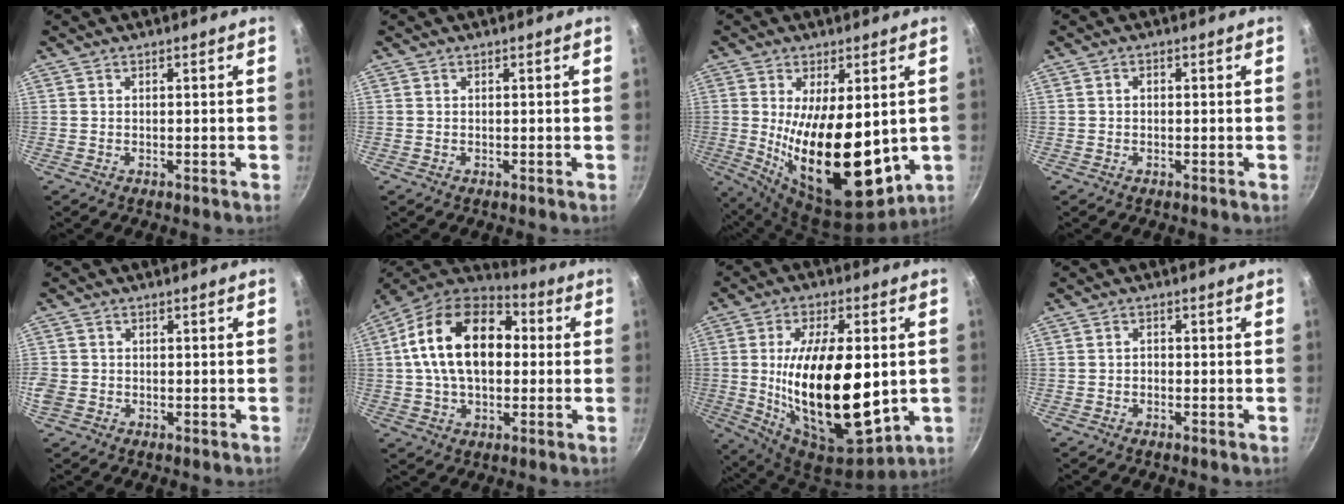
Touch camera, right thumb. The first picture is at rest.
{"total": 0.0}
{"total": 20.6, "force": [0.0, 9.5, 18.3], "torque": [-0.279, -0.041, 0.019]}
{"total": 0.8, "force": [-0.2, 0.6, 0.4], "torque": [-0.007, 0.005, -0.002]}
{"total": 4.6, "force": [-1.1, 3.9, 2.2], "torque": [-0.051, 0.003, -0.024]}
{"total": 20.2, "force": [2.4, 13.0, 15.2], "torque": [-0.235, 0.030, 0.023]}
{"total": 25.1, "force": [-0.5, 11.9, 22.1], "torque": [-0.370, -0.015, 0.004]}
{"total": 1.1, "force": [-0.5, 0.9, 0.5], "torque": [-0.006, 0.005, -0.010]}